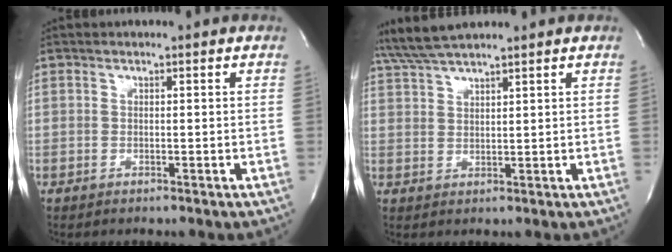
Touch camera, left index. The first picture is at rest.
{"total": 6.3, "force": [5.7, -0.4, 2.7], "torque": [-0.061, 0.024, 0.114]}